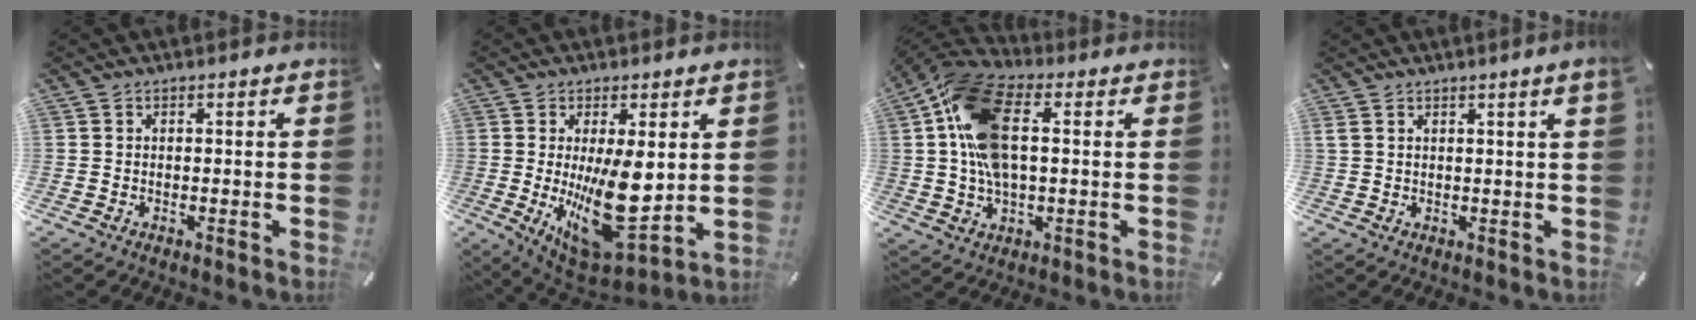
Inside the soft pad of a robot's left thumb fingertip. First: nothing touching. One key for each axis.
{"total": 19.6, "fx": 0.6, "fy": 8.9, "fz": 17.4, "tx": -0.276, "ty": -0.042, "tz": 0.030}
{"total": 15.9, "fx": 2.4, "fy": 8.8, "fz": 13.1, "tx": -0.281, "ty": 0.001, "tz": 0.046}
{"total": 2.6, "fx": 1.3, "fy": -0.1, "fz": 2.3, "tx": -0.043, "ty": -0.004, "tz": 0.023}